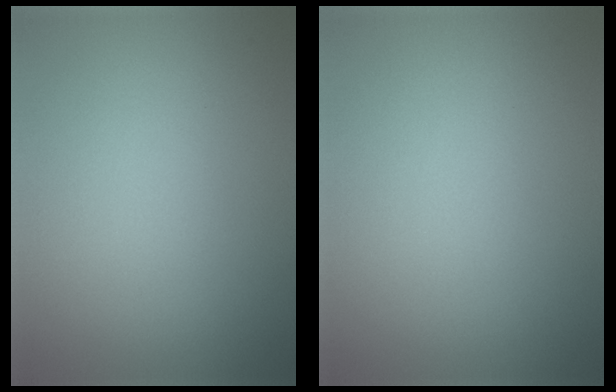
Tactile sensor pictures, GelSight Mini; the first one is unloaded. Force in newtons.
{"total": 0.0}